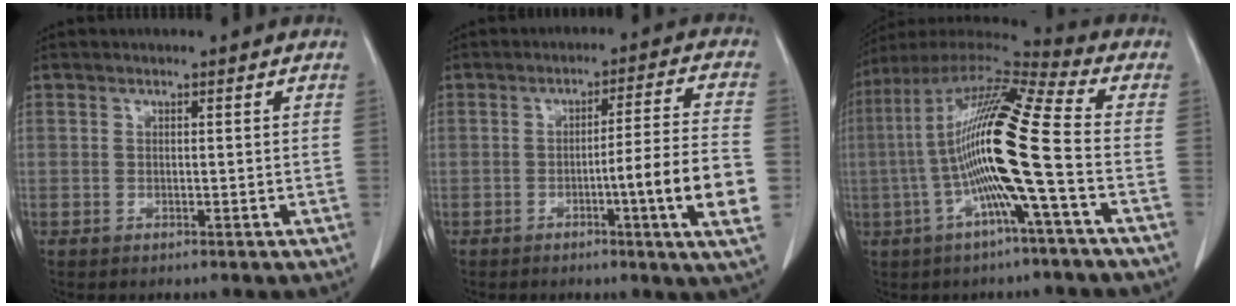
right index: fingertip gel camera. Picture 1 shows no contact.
{"total": 11.4, "force": [-3.2, -1.3, 10.9], "torque": [-0.151, -0.008, -0.052]}
{"total": 17.4, "force": [-2.6, -0.3, 17.2], "torque": [-0.328, 0.011, -0.066]}